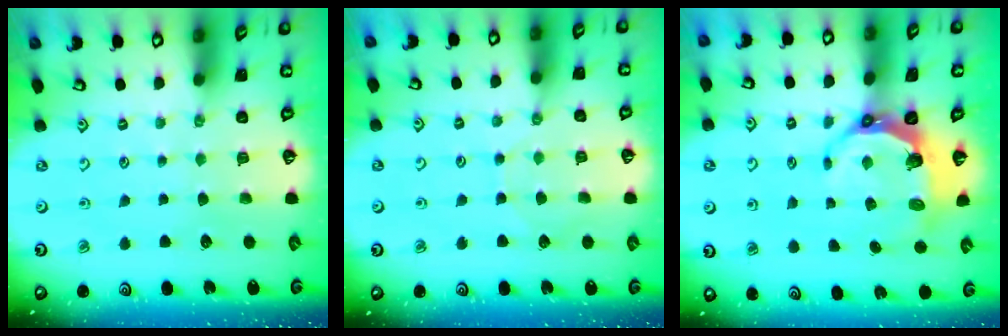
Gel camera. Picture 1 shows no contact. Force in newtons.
{"total": 5.2, "press": 5.1, "slide": 0.6}
{"total": 6.6, "press": 5.3, "slide": 4.0}